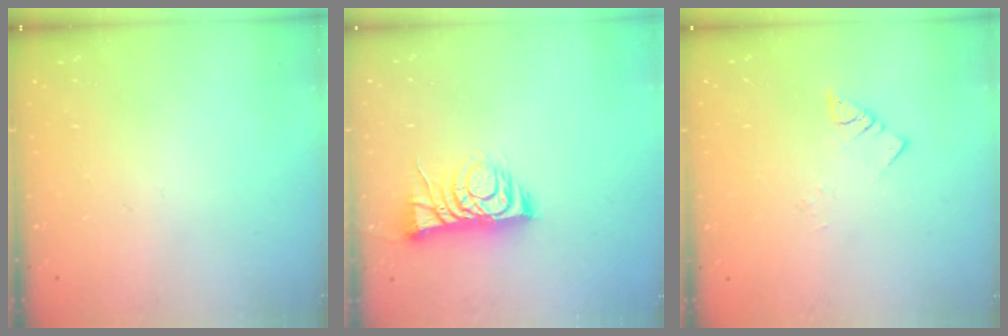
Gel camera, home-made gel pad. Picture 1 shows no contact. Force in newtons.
{"total": 8.3, "press": 8.3, "slide": 0.7}
{"total": 2.7, "press": 2.7, "slide": 0.4}